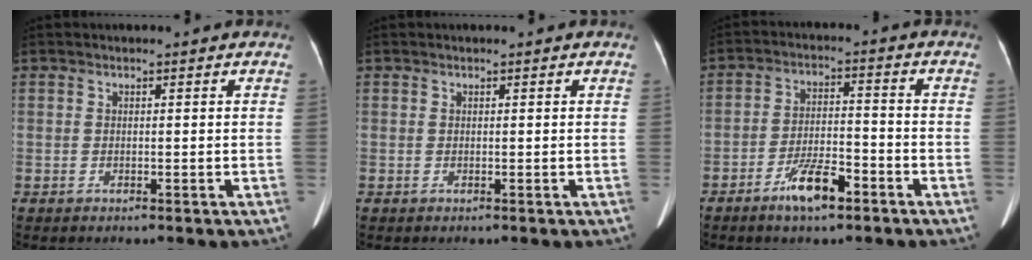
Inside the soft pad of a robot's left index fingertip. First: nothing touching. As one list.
[{"total": 0.0}, {"total": 6.9, "force": [-4.4, 1.7, 5.0], "torque": [-0.102, 0.000, -0.076]}]